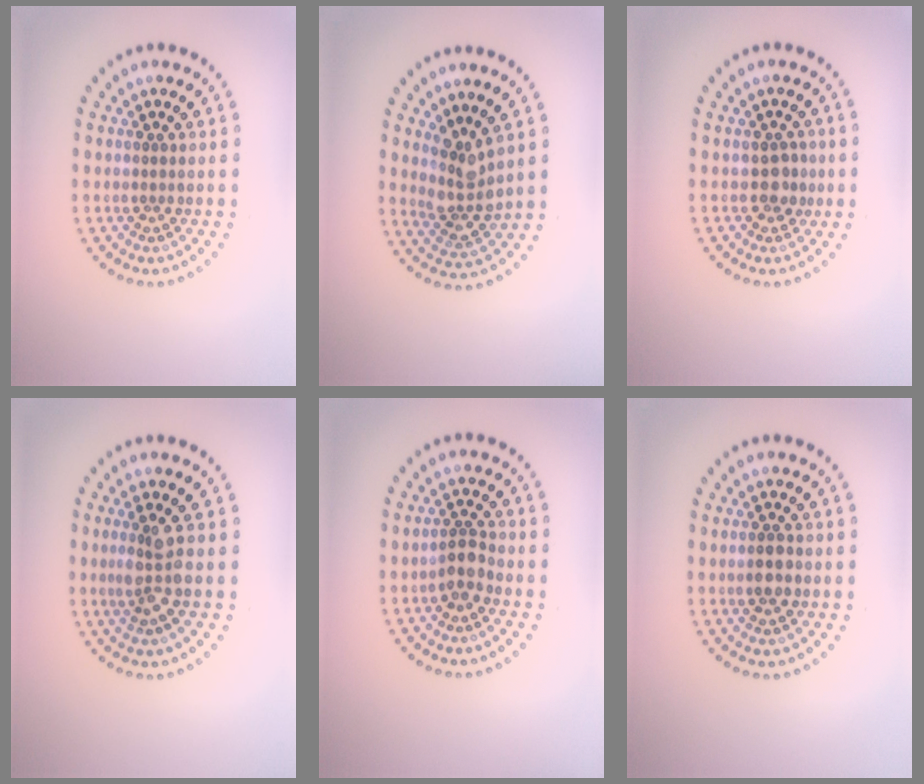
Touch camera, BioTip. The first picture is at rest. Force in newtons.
{"total": 3.1, "press": 2.6, "slide": 1.6}
{"total": 1.6, "press": 1.5, "slide": 0.5}
{"total": 2.6, "press": 2.2, "slide": 1.4}
{"total": 2.0, "press": 1.7, "slide": 1.0}
{"total": 1.9, "press": 1.8, "slide": 0.4}